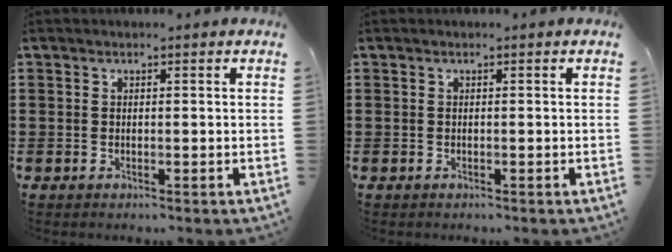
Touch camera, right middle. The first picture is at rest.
{"total": 0.0}